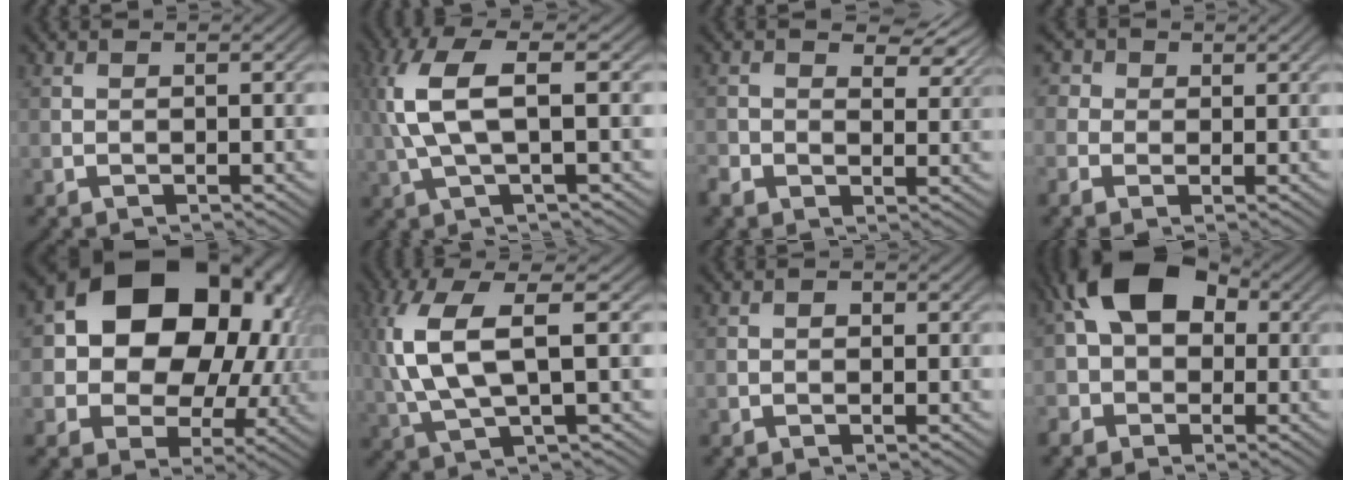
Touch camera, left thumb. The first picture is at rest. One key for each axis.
{"total": 8.3, "fx": 1.2, "fy": 2.8, "fz": 7.7, "tx": -0.189, "ty": 0.015, "tz": 0.019}
{"total": 5.2, "fx": 1.4, "fy": 3.8, "fz": 3.3, "tx": -0.062, "ty": -0.006, "tz": 0.019}
{"total": 3.0, "fx": 0.5, "fy": 2.8, "fz": 0.9, "tx": -0.037, "ty": 0.009, "tz": 0.004}
{"total": 18.0, "fx": 3.4, "fy": 13.8, "fz": 10.9, "tx": -0.167, "ty": -0.007, "tz": 0.079}
{"total": 10.7, "fx": 2.0, "fy": 3.7, "fz": 9.8, "tx": -0.236, "ty": 0.010, "tz": 0.039}
{"total": 0.7, "fx": 0.0, "fy": 0.6, "fz": 0.4, "tx": -0.001, "ty": -0.003, "tz": -0.004}
{"total": 10.3, "fx": 0.5, "fy": 7.7, "fz": 6.9, "tx": -0.136, "ty": 0.008, "tz": -0.009}